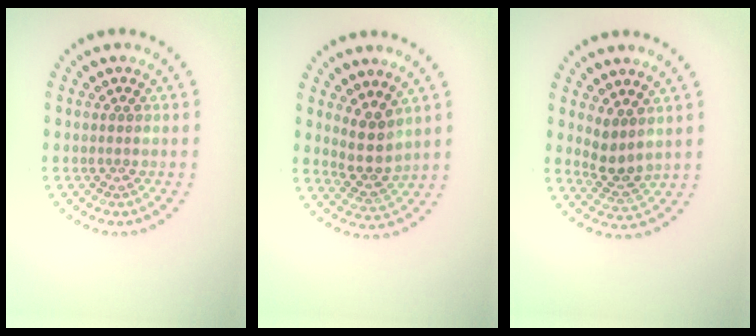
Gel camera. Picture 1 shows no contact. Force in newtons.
{"total": 2.9, "press": 2.2, "slide": 1.9}
{"total": 2.6, "press": 2.1, "slide": 1.5}